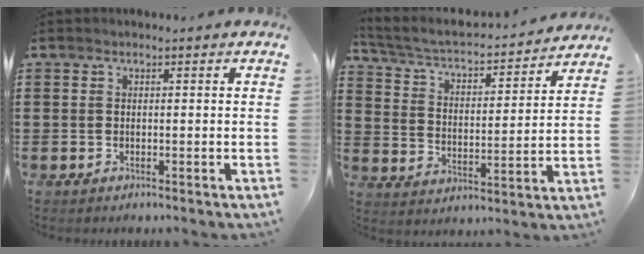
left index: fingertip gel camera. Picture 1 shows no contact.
{"total": 3.7, "force": [3.2, 0.8, 1.8], "torque": [-0.052, -0.030, 0.045]}